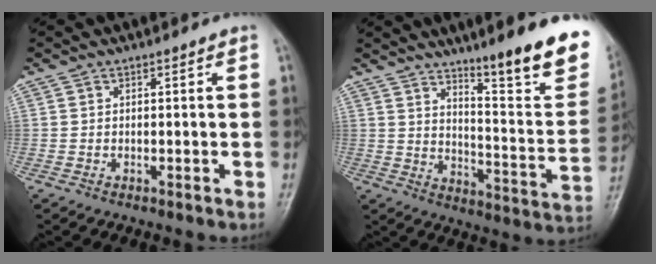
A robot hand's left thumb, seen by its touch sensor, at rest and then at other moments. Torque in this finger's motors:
{"motor_torque": [1.82, 1.78, 1.44, -1.33, 0.08]}